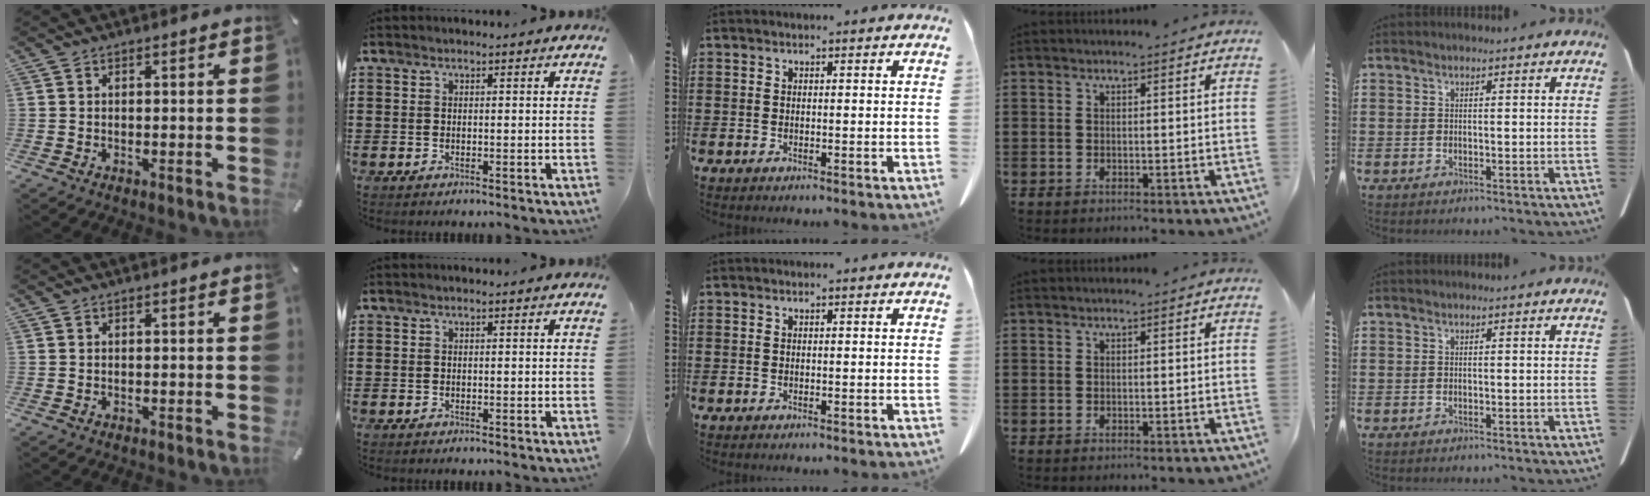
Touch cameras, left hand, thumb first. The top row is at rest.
{}